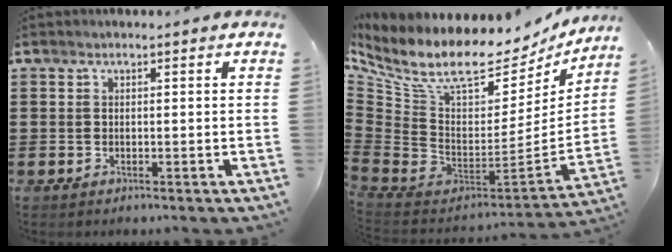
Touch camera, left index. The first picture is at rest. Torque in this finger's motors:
{"motor_torque": [1.58, -0.56, 0.37, 0.21]}